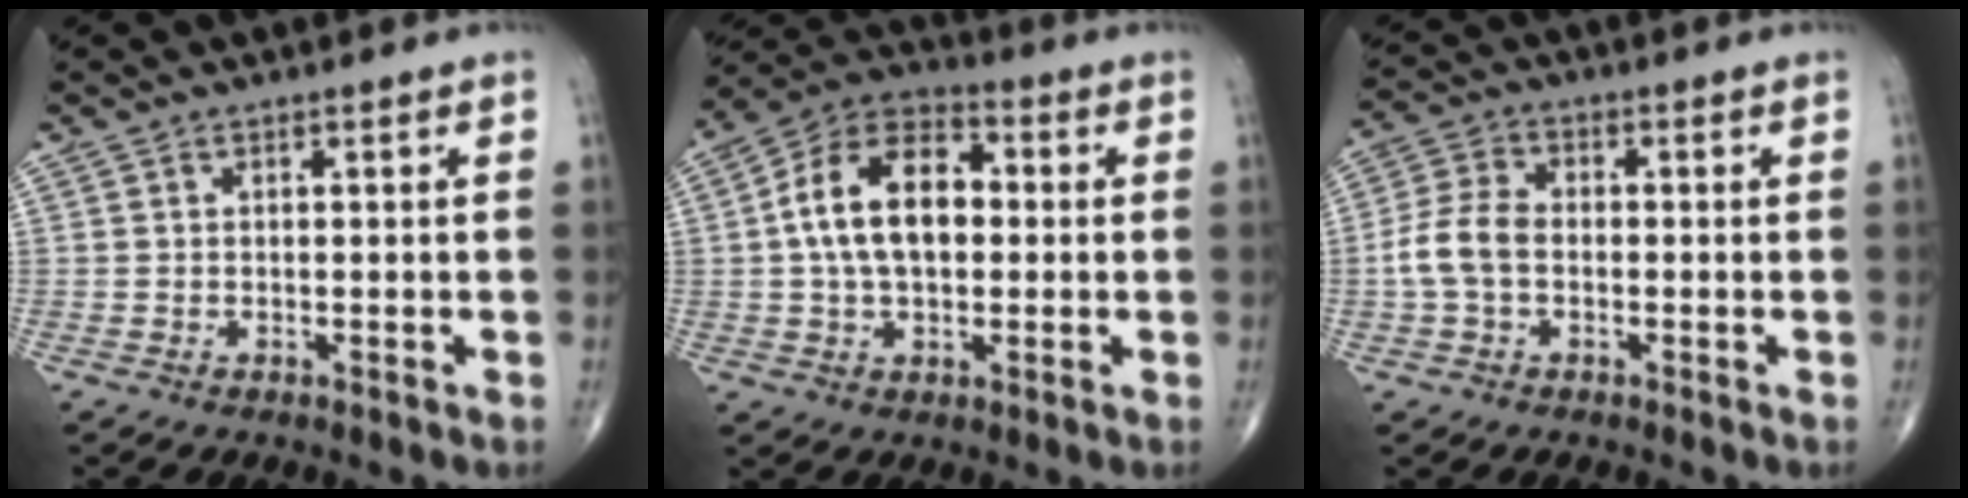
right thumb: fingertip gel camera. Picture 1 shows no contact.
{"total": 15.0, "force": [1.1, 9.2, 11.8], "torque": [-0.195, 0.029, 0.009]}
{"total": 6.9, "force": [-1.1, 4.6, 5.0], "torque": [-0.108, 0.022, -0.029]}